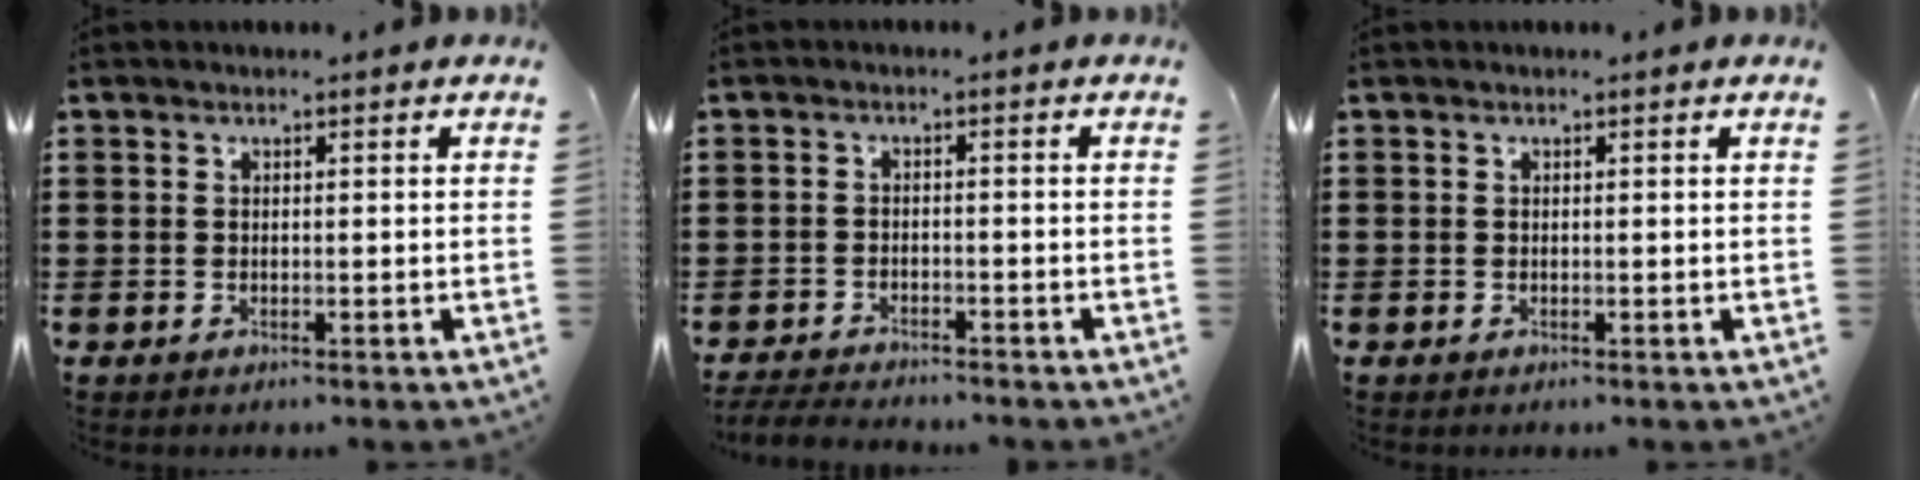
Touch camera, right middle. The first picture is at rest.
{"total": 3.2, "force": [-3.1, 0.5, 0.3], "torque": [-0.015, 0.000, -0.070]}
{"total": 0.0}